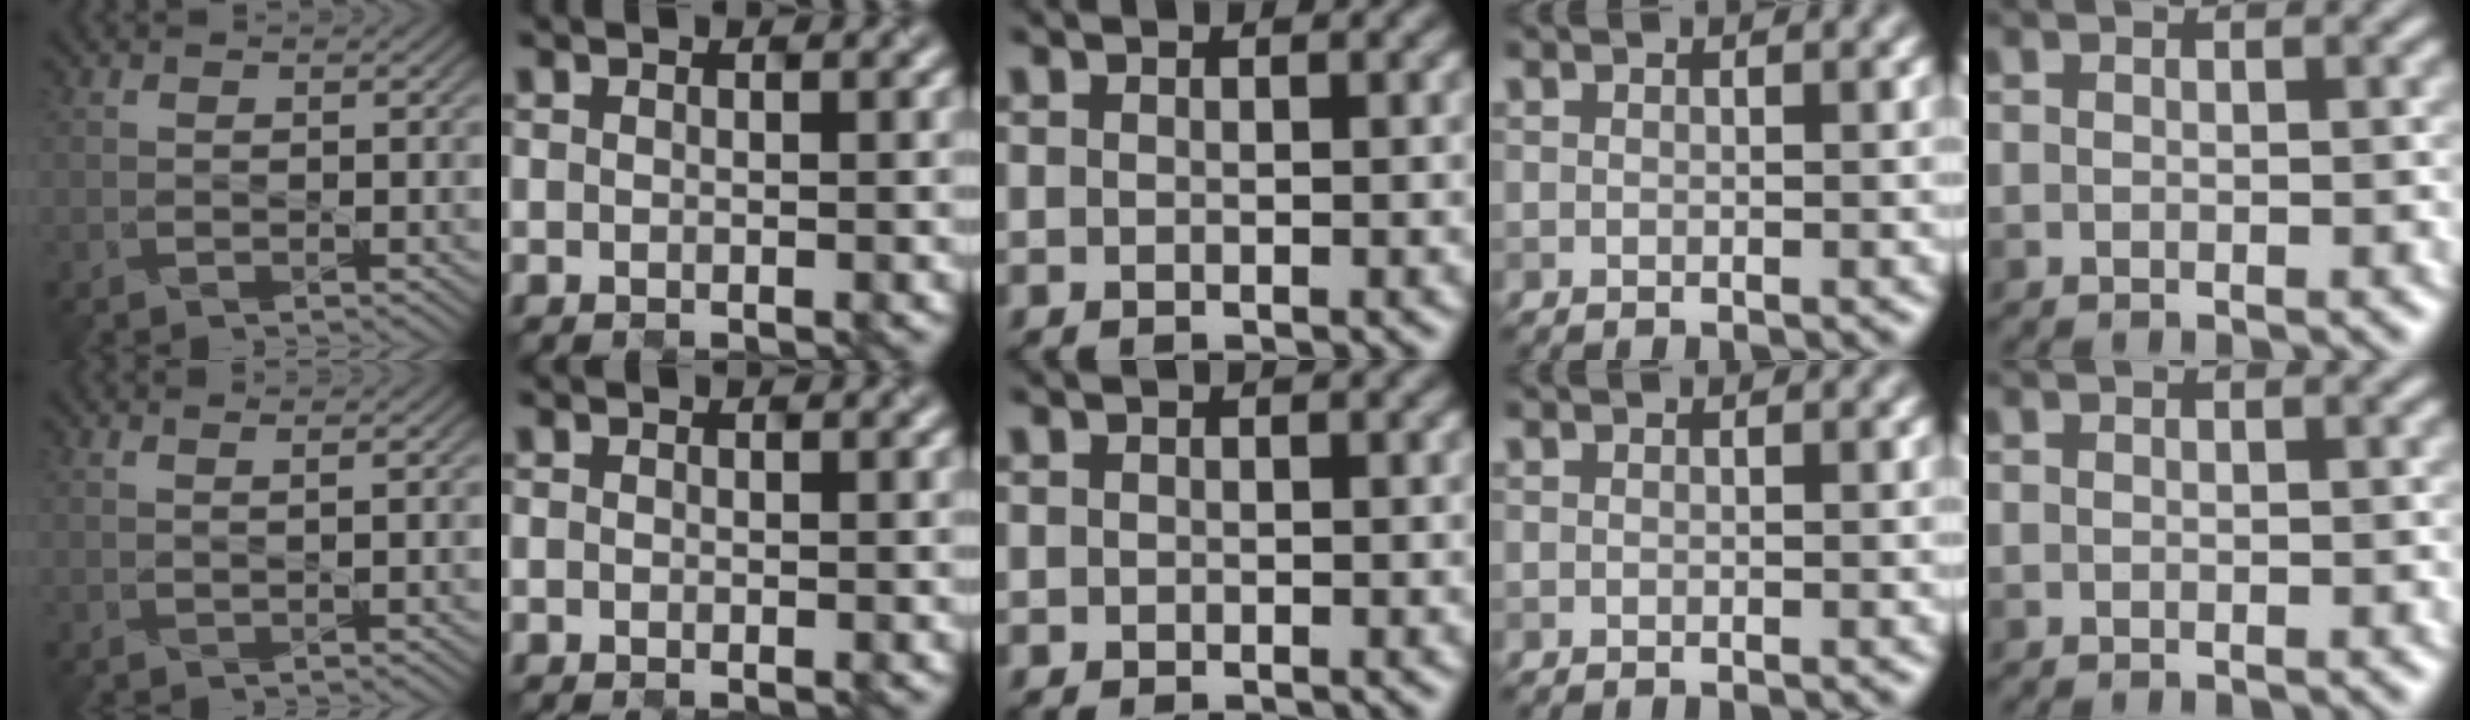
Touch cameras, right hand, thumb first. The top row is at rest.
{"thumb": {"total": 1.5, "force": [1.1, -0.9, -0.2], "torque": [0.002, 0.006, 0.024]}, "index": {"total": 0.9, "force": [-0.6, -0.4, -0.5], "torque": [0.002, 0.002, -0.003]}}